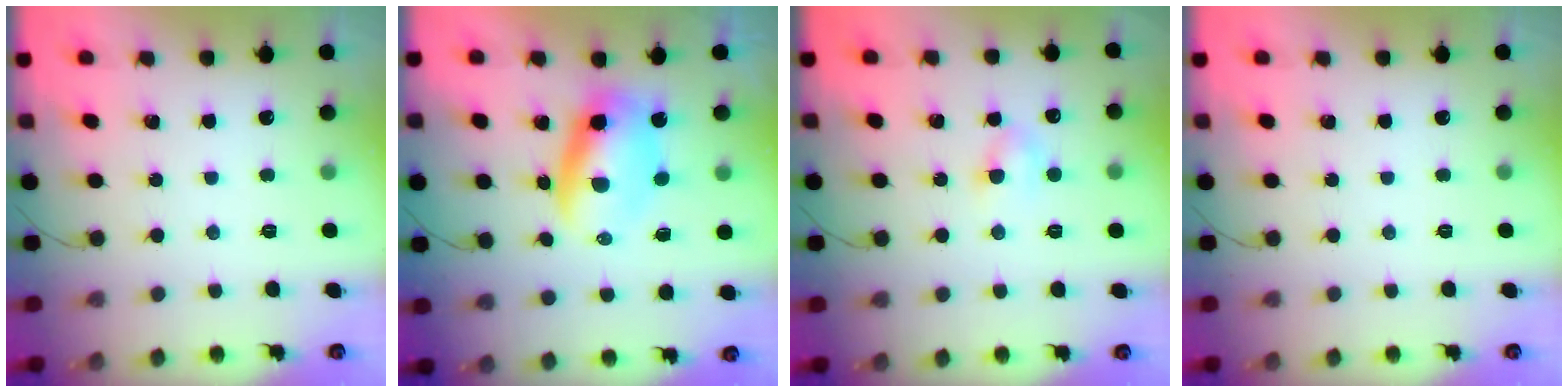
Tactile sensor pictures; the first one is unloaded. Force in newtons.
{"total": 7.1, "press": 6.8, "slide": 2.0}
{"total": 4.5, "press": 4.2, "slide": 1.5}
{"total": 0.0}